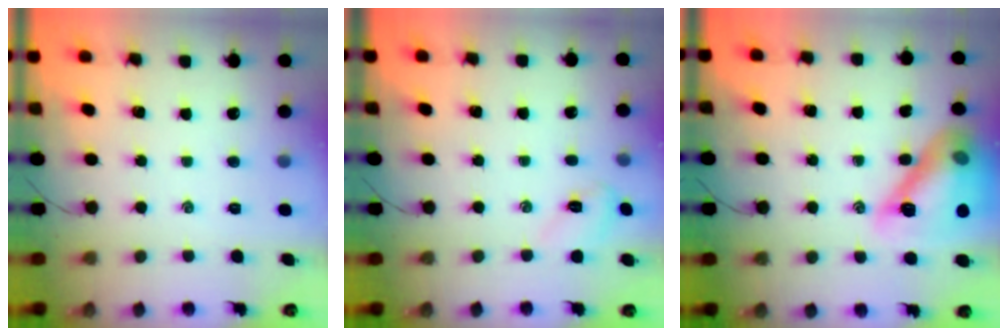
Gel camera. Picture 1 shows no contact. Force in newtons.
{"total": 4.8, "press": 4.6, "slide": 1.2}
{"total": 18.3, "press": 18.2, "slide": 1.6}